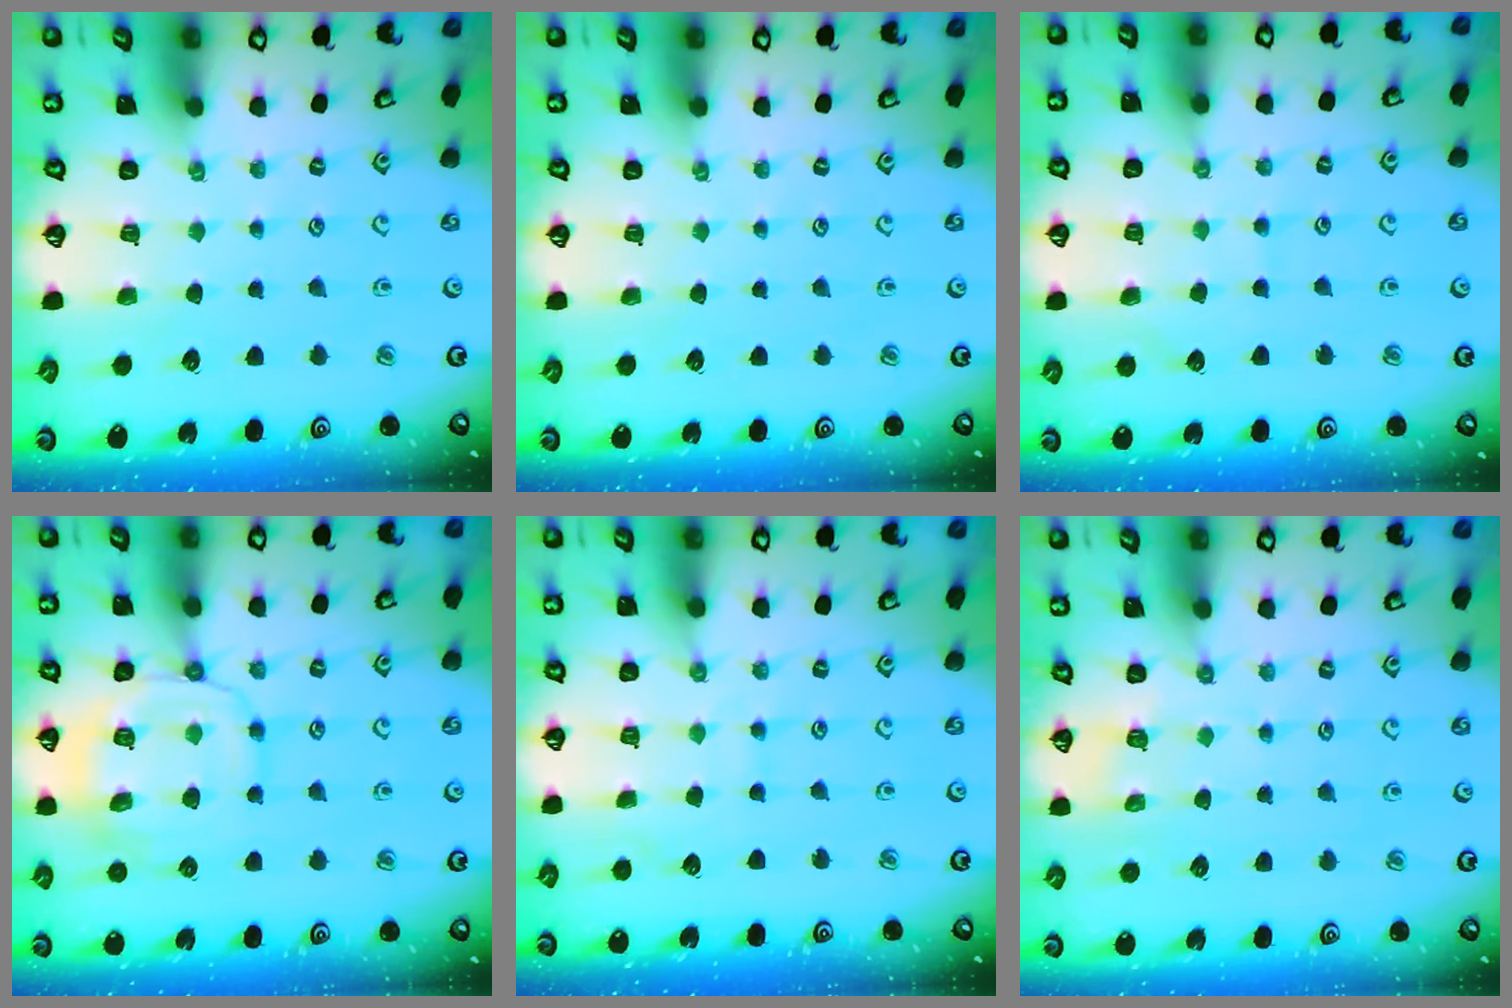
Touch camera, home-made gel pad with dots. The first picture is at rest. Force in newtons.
{"total": 0.0}
{"total": 4.5, "press": 4.4, "slide": 0.4}
{"total": 13.4, "press": 13.3, "slide": 1.0}
{"total": 6.8, "press": 6.8, "slide": 0.1}
{"total": 5.6, "press": 5.5, "slide": 0.8}